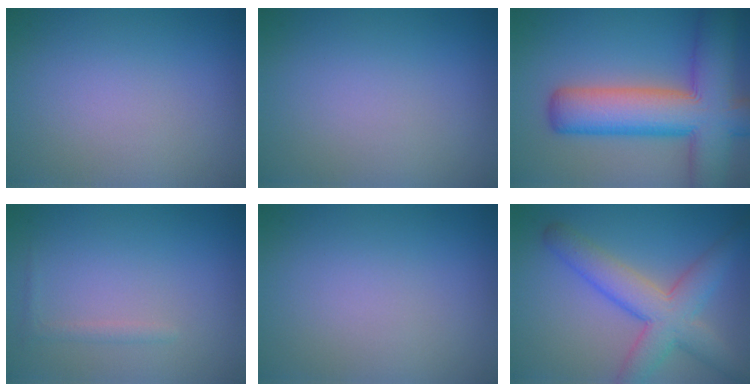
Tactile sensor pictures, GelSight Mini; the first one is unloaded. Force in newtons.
{"total": 0.0}
{"total": 11.5, "press": 11.5, "slide": 0.5}
{"total": 0.8, "press": 0.8, "slide": 0.0}
{"total": 0.0}
{"total": 6.4, "press": 6.4, "slide": 0.5}